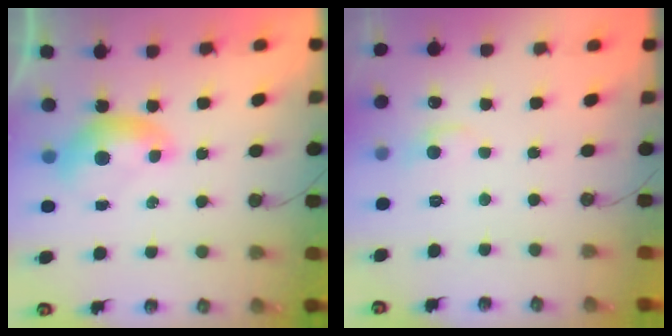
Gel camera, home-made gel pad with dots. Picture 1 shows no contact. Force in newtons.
{"total": 1.6, "press": 1.3, "slide": 0.8}